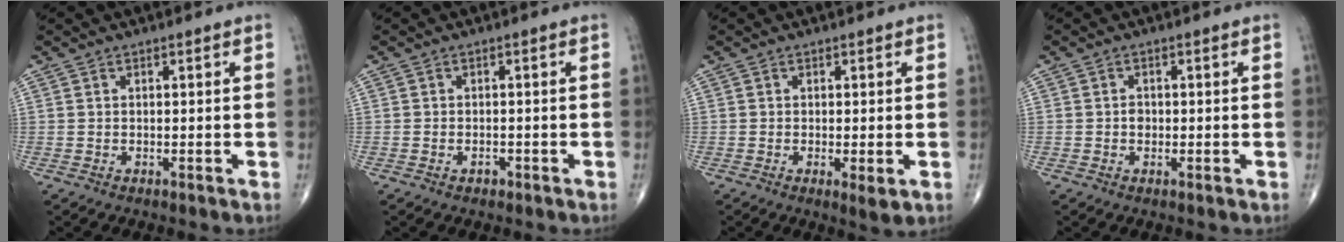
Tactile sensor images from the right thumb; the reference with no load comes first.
{"total": 1.1, "force": [-0.7, 0.7, 0.5], "torque": [-0.005, 0.006, -0.009]}
{"total": 2.8, "force": [-0.7, 0.8, 2.6], "torque": [-0.047, -0.011, -0.012]}
{"total": 1.4, "force": [-0.2, 1.1, 0.7], "torque": [-0.005, 0.004, -0.005]}